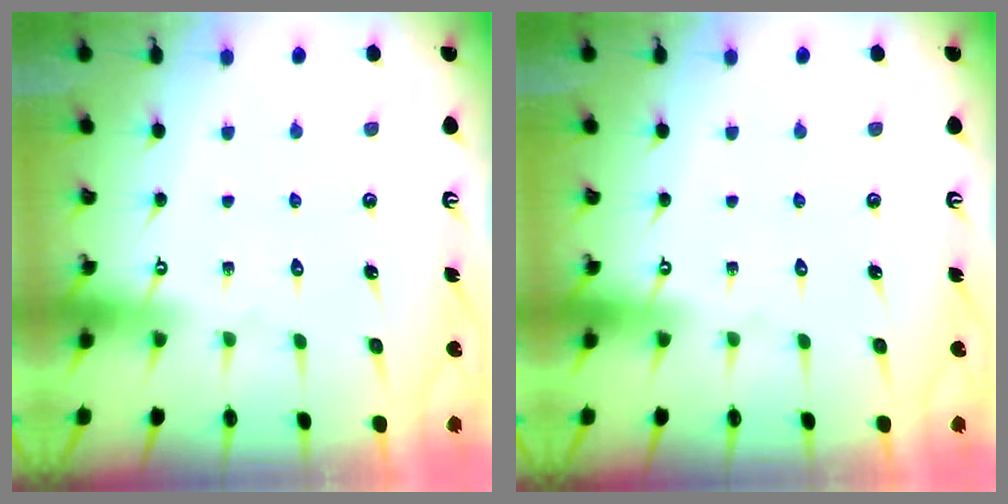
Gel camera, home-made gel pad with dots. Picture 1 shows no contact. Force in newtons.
{"total": 0.0}